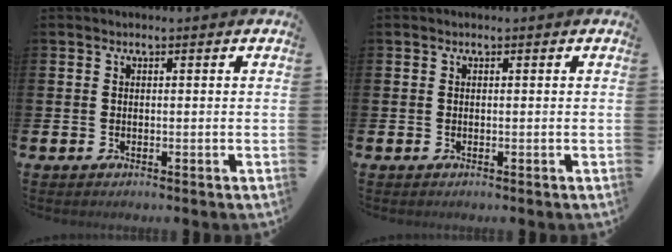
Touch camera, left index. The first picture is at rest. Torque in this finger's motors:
{"motor_torque": [0.00, 0.00, 0.10, -0.01]}